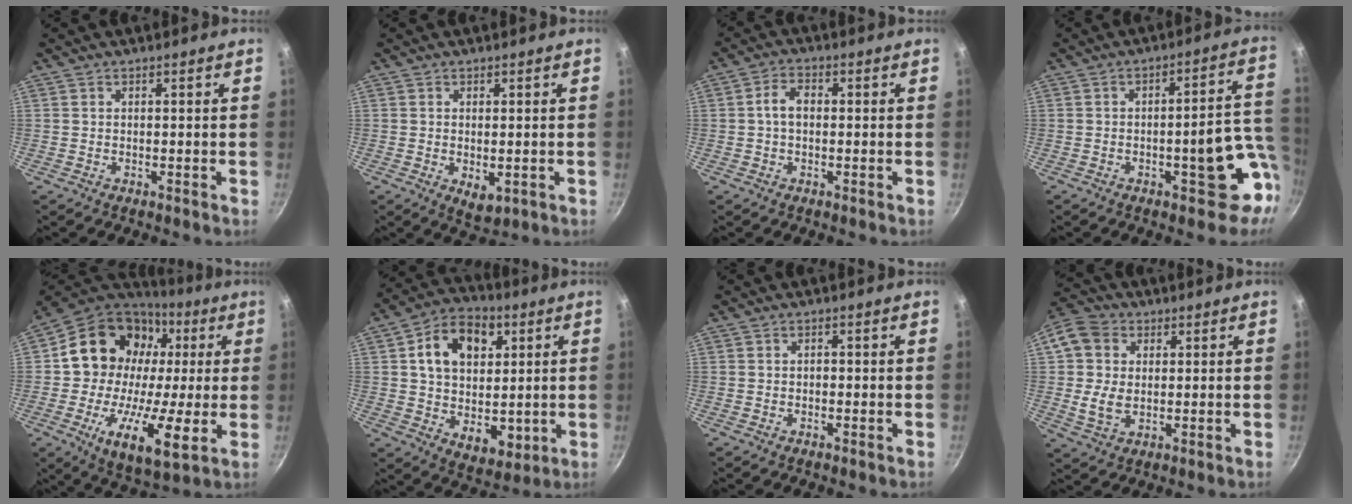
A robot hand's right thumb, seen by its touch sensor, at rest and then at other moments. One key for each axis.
{"total": 4.1, "fx": -0.7, "fy": 2.3, "fz": 3.4, "tx": -0.049, "ty": -0.015, "tz": -0.004}
{"total": 4.2, "fx": 0.1, "fy": 2.7, "fz": 3.1, "tx": -0.055, "ty": 0.014, "tz": -0.005}
{"total": 13.6, "fx": -3.7, "fy": 5.4, "fz": 11.9, "tx": -0.086, "ty": 0.030, "tz": -0.041}
{"total": 24.6, "fx": 0.9, "fy": 17.0, "fz": 17.7, "tx": -0.265, "ty": 0.015, "tz": 0.005}
{"total": 18.2, "fx": 4.4, "fy": 13.6, "fz": 11.2, "tx": -0.141, "ty": -0.009, "tz": 0.078}
{"total": 0.7, "fx": -0.1, "fy": 0.5, "fz": 0.4, "tx": -0.007, "ty": 0.005, "tz": -0.002}
{"total": 10.7, "fx": 1.4, "fy": 8.3, "fz": 6.5, "tx": -0.111, "ty": 0.004, "tz": 0.019}